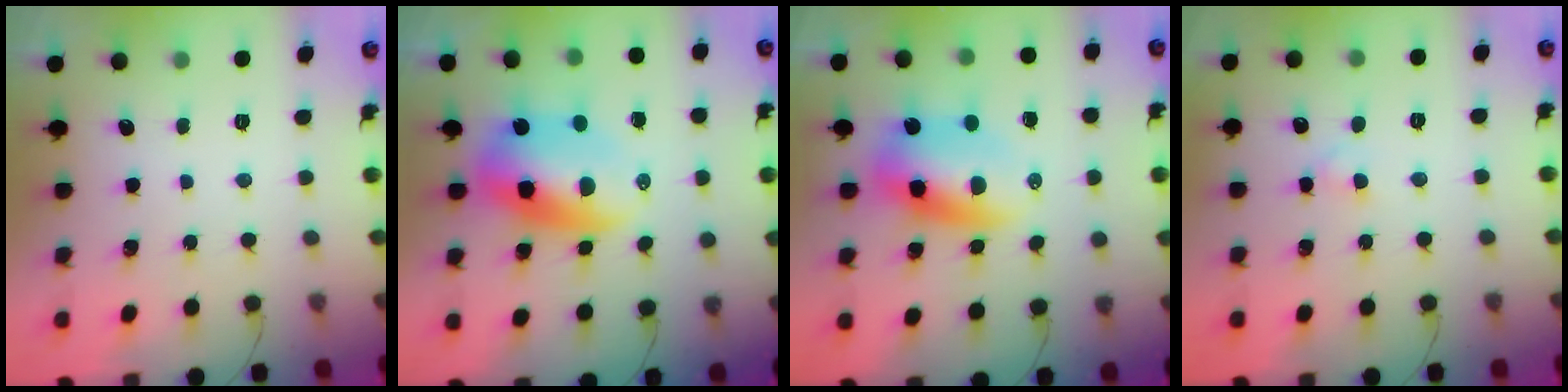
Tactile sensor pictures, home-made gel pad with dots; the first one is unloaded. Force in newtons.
{"total": 10.5, "press": 10.2, "slide": 2.4}
{"total": 9.6, "press": 9.3, "slide": 2.5}
{"total": 2.1, "press": 1.8, "slide": 1.0}